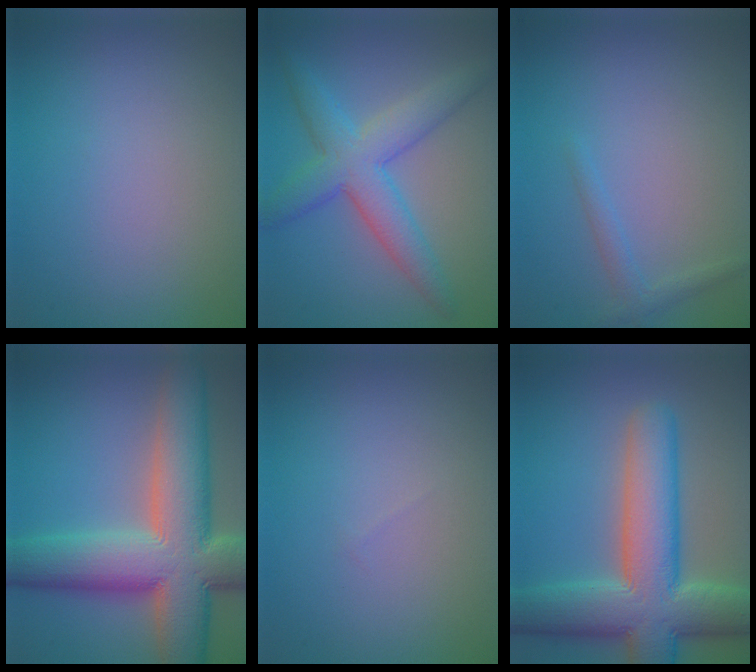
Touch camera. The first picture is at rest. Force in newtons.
{"total": 5.7, "press": 5.7, "slide": 0.2}
{"total": 1.3, "press": 1.3, "slide": 0.1}
{"total": 13.4, "press": 13.4, "slide": 0.9}
{"total": 0.0}
{"total": 11.1, "press": 11.0, "slide": 0.6}